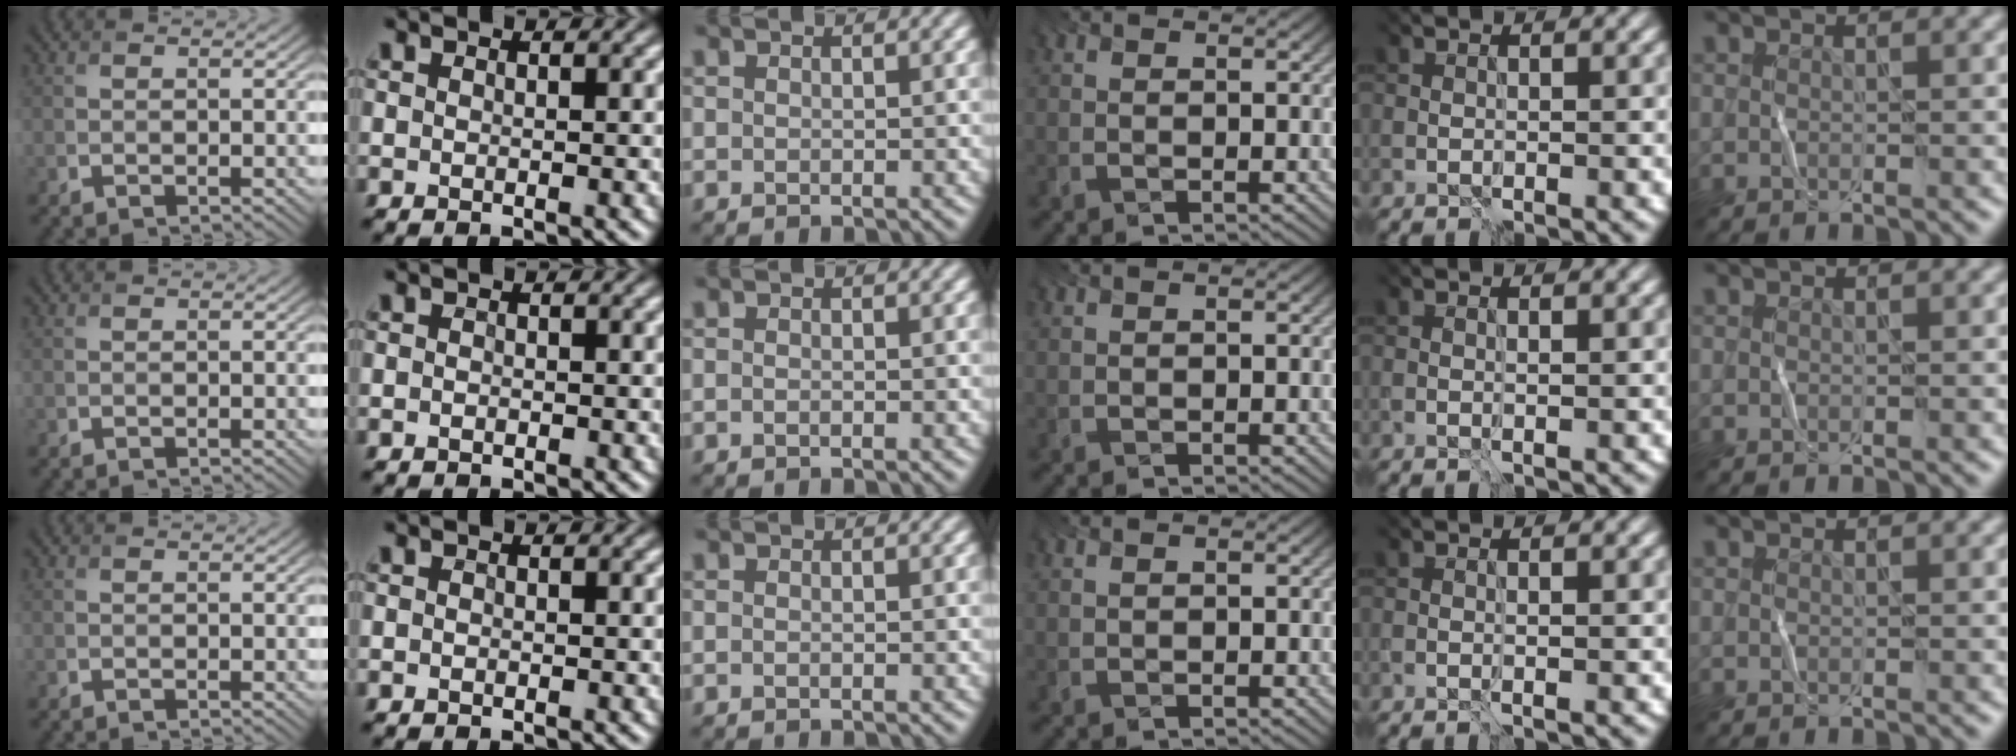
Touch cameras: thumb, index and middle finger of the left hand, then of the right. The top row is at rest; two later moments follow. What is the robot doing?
{"motion": "fold", "object": "bandana"}